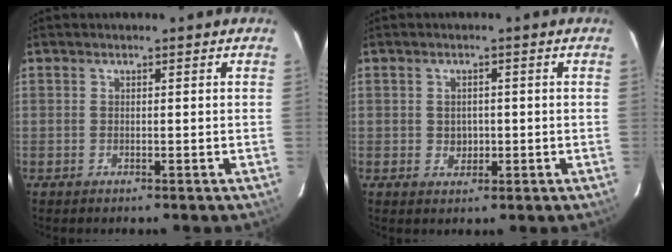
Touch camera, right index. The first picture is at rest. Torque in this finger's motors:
{"motor_torque": [0.01, 0.04, 0.01, 0.00]}